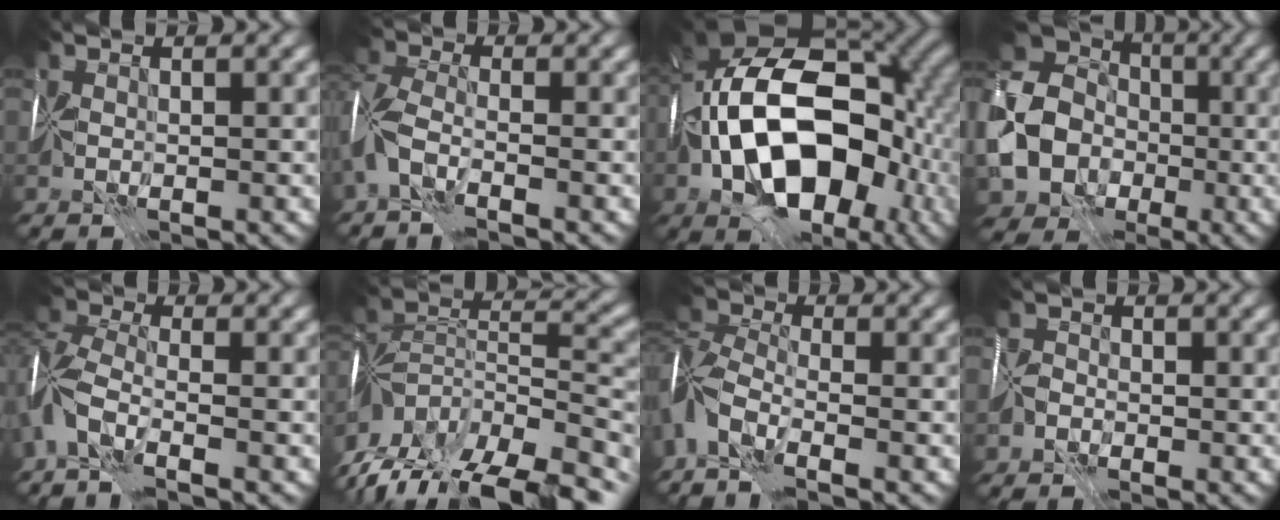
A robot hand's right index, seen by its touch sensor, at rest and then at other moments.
{"total": 4.3, "force": [-2.6, 1.9, 2.9], "torque": [-0.064, 0.005, -0.063]}
{"total": 17.3, "force": [-3.2, 10.6, 13.4], "torque": [-0.210, 0.017, -0.058]}
{"total": 15.5, "force": [-3.0, 13.8, 6.5], "torque": [-0.152, -0.006, -0.080]}
{"total": 5.4, "force": [-3.3, 2.1, 3.6], "torque": [-0.077, 0.006, -0.076]}
{"total": 17.9, "force": [-12.3, 7.9, 10.3], "torque": [-0.184, 0.006, -0.177]}
{"total": 6.2, "force": [-3.8, 2.8, 4.1], "torque": [-0.082, 0.002, -0.085]}
{"total": 1.0, "force": [-0.7, 0.6, -0.4], "torque": [0.015, 0.011, -0.019]}